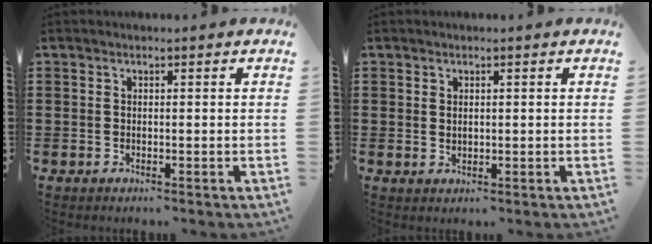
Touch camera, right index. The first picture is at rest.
{"total": 0.9, "force": [0.5, 0.6, 0.5], "torque": [-0.010, 0.004, 0.010]}